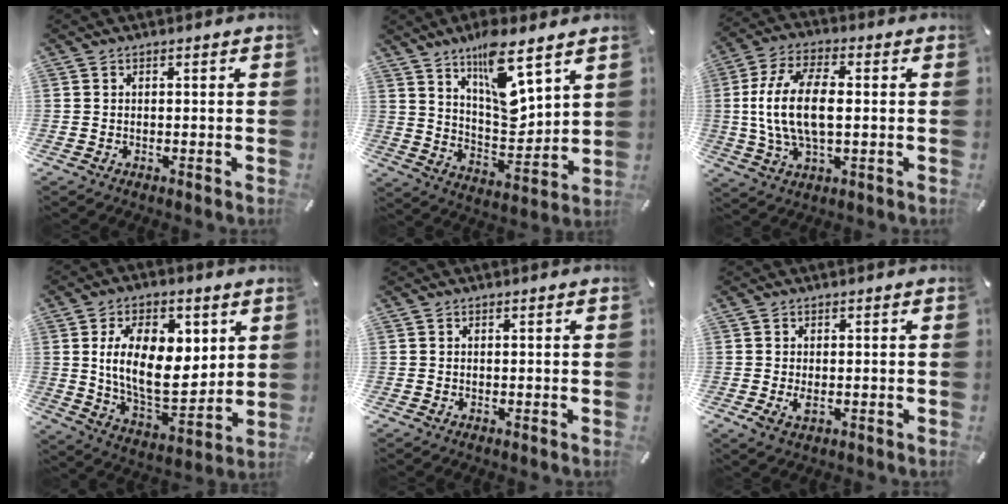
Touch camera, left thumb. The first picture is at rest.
{"total": 14.1, "force": [9.4, 5.0, 9.3], "torque": [-0.140, -0.064, 0.159]}
{"total": 14.6, "force": [0.5, 7.3, 12.6], "torque": [-0.263, 0.001, 0.010]}
{"total": 17.9, "force": [4.3, 10.5, 13.8], "torque": [-0.241, -0.020, 0.073]}
{"total": 0.0}
{"total": 2.8, "force": [-0.3, 1.4, 2.4], "torque": [-0.057, -0.004, -0.008]}